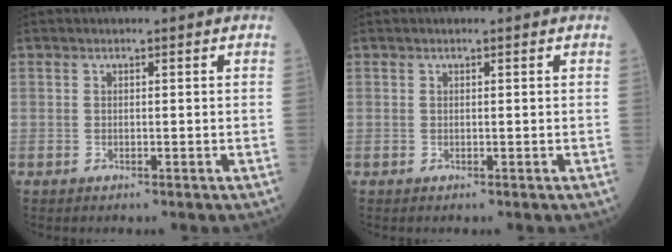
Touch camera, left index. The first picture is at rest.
{"total": 0.0}